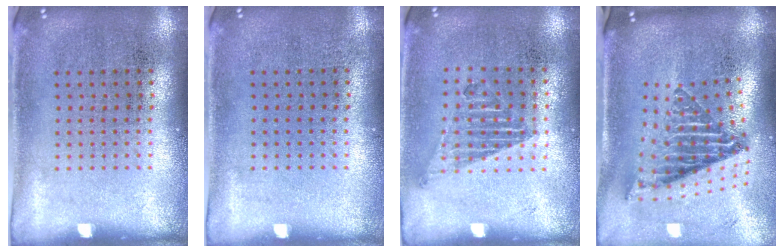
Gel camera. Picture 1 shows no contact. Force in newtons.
{"total": 0.0}
{"total": 1.0, "press": 0.9, "slide": 0.4}
{"total": 2.6, "press": 1.6, "slide": 2.1}